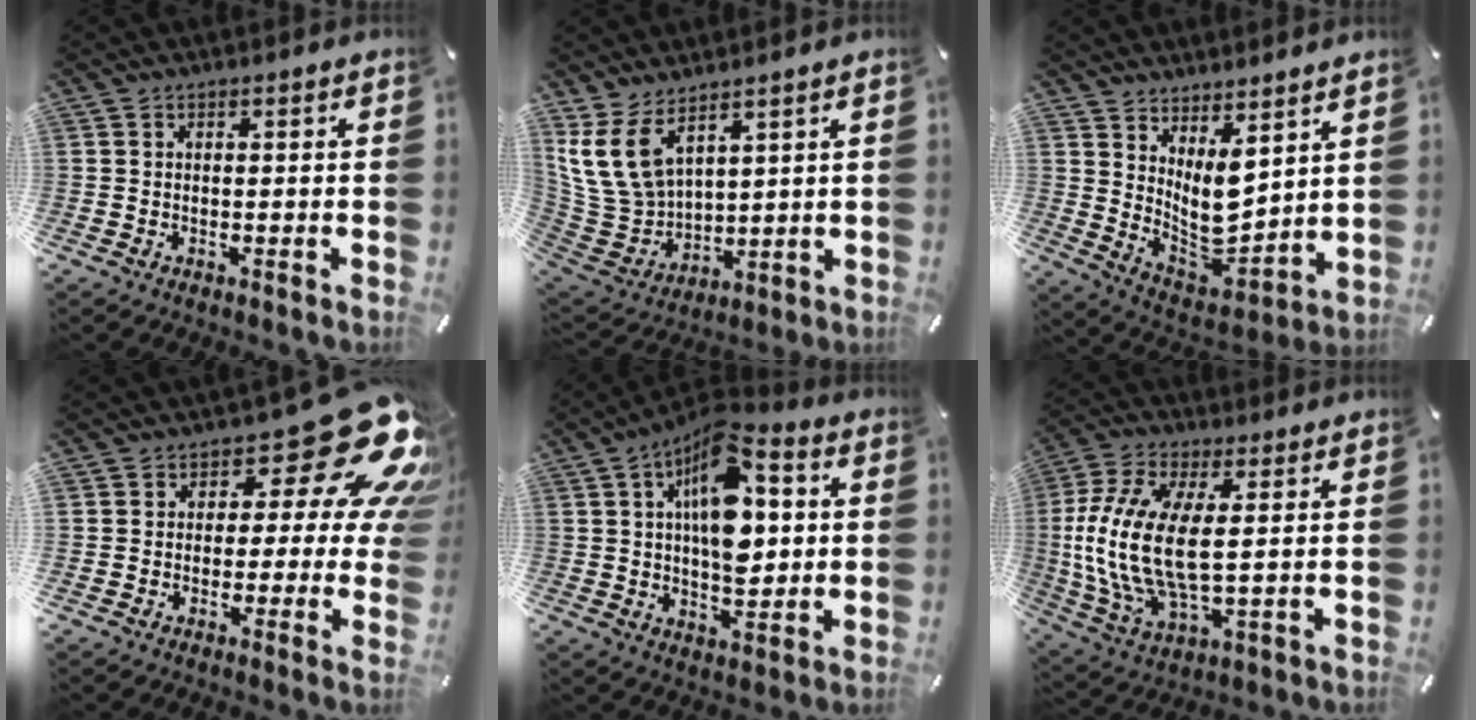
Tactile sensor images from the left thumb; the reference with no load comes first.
{"total": 12.5, "force": [7.4, 7.7, 6.6], "torque": [-0.167, -0.035, 0.144]}
{"total": 9.6, "force": [5.1, 4.7, 6.6], "torque": [-0.122, -0.064, 0.101]}
{"total": 19.8, "force": [8.9, 9.7, 14.8], "torque": [-0.187, -0.056, 0.146]}
{"total": 16.6, "force": [4.3, 9.0, 13.3], "torque": [-0.220, -0.019, 0.071]}
{"total": 15.2, "force": [1.9, 6.8, 13.4], "torque": [-0.309, -0.017, 0.034]}